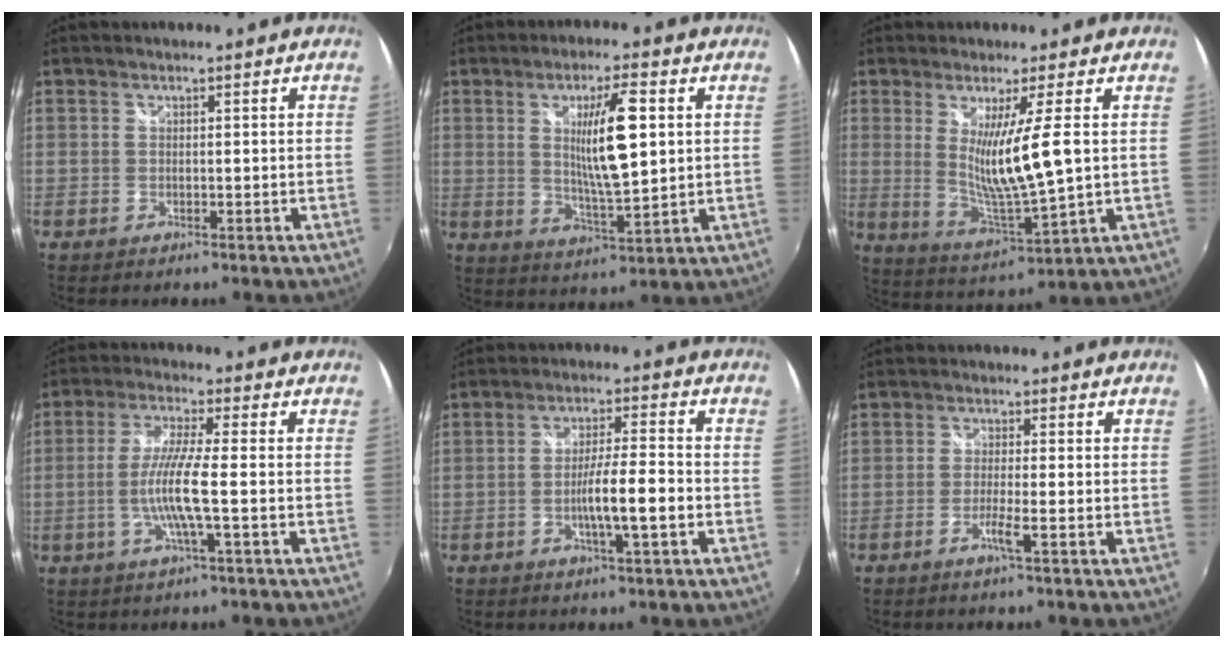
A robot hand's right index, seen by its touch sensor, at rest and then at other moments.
{"total": 10.2, "force": [2.3, 1.7, 9.8], "torque": [-0.164, -0.006, 0.042]}
{"total": 10.3, "force": [1.4, -1.0, 10.2], "torque": [-0.180, -0.033, 0.038]}
{"total": 7.3, "force": [-2.0, -0.9, 7.0], "torque": [-0.148, -0.005, -0.038]}
{"total": 7.1, "force": [-2.4, -0.1, 6.6], "torque": [-0.116, -0.006, -0.038]}
{"total": 2.8, "force": [-1.4, -0.7, 2.2], "torque": [-0.049, -0.005, -0.033]}